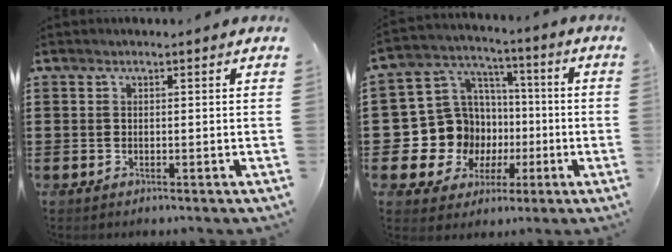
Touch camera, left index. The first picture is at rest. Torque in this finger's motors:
{"motor_torque": [0.95, 0.28, 0.68, 0.03]}